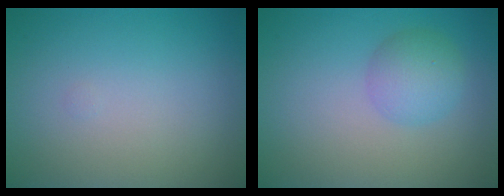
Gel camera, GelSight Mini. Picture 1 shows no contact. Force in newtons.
{"total": 2.9, "press": 2.9, "slide": 0.1}